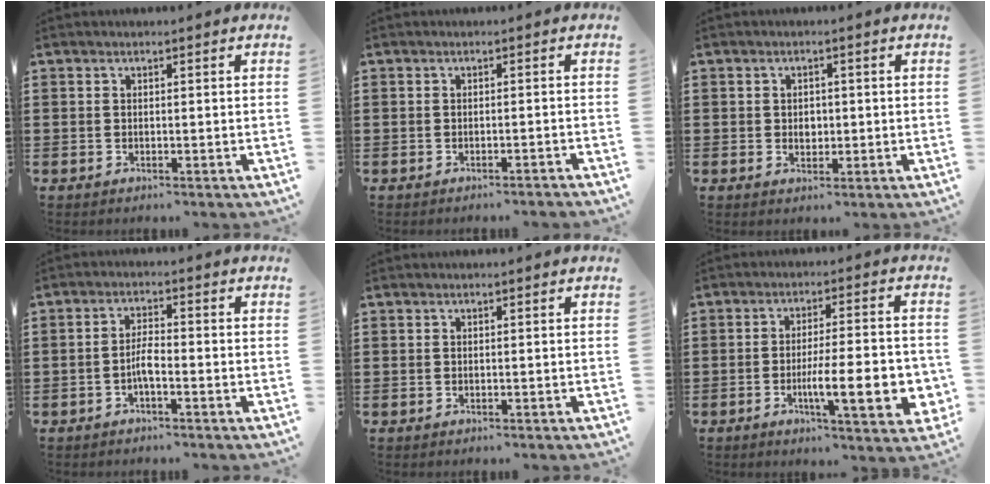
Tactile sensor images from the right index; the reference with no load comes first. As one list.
[{"total": 0.9, "force": [-0.8, -0.1, 0.3], "torque": [-0.007, 0.000, -0.016]}, {"total": 1.8, "force": [0.0, 1.2, 1.3], "torque": [-0.020, 0.000, -0.002]}, {"total": 3.0, "force": [-1.2, 0.5, 2.7], "torque": [-0.058, -0.003, -0.023]}, {"total": 0.0}, {"total": 11.5, "force": [-2.9, 2.5, 10.8], "torque": [-0.170, -0.012, -0.049]}]